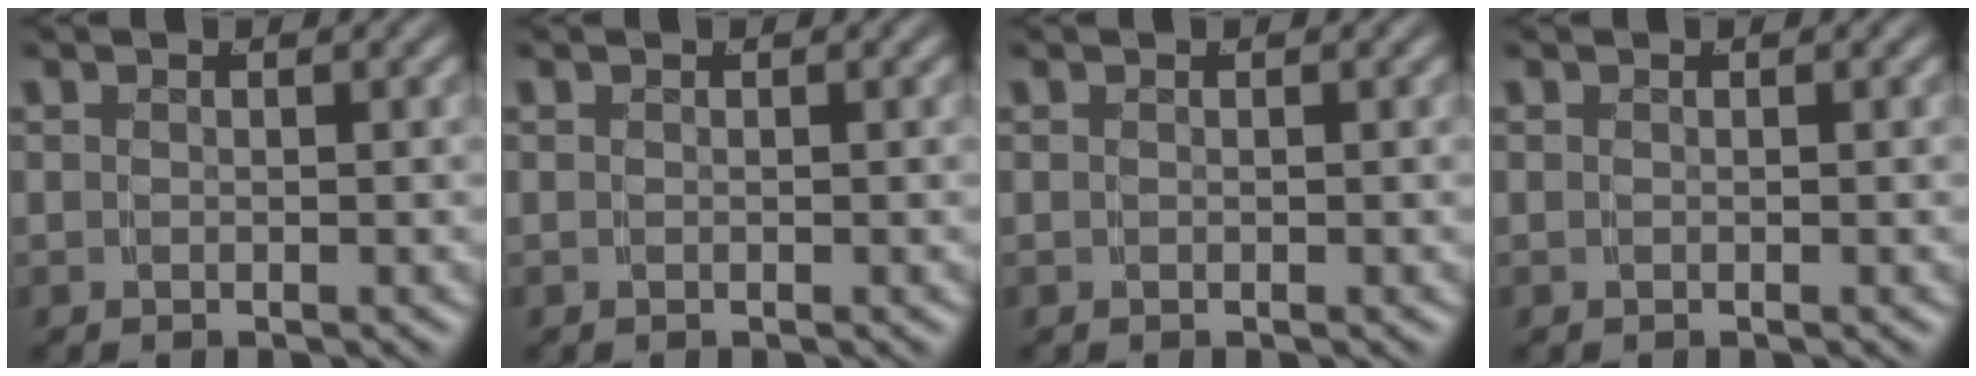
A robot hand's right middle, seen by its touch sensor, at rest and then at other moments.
{"total": 0.0}
{"total": 0.0}
{"total": 0.0}